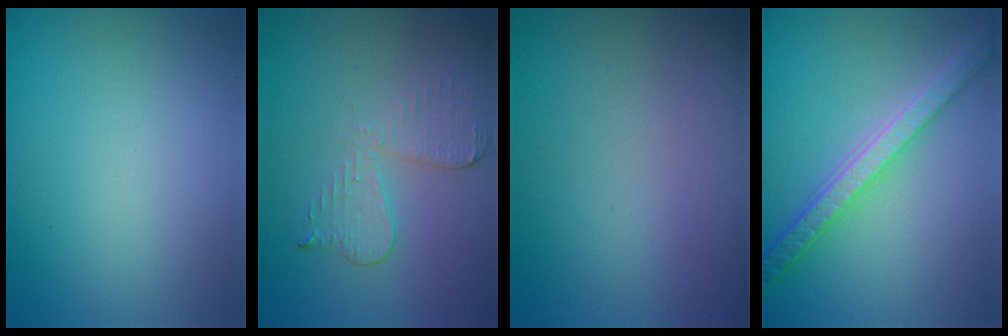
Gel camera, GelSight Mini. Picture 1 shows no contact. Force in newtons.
{"total": 2.9, "press": 2.7, "slide": 1.2}
{"total": 0.0}
{"total": 4.8, "press": 4.1, "slide": 2.4}